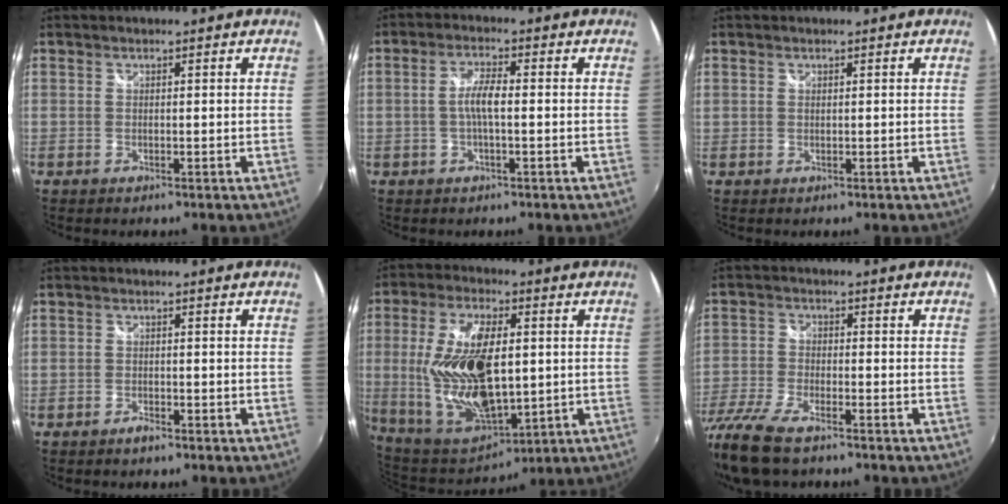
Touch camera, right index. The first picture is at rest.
{"total": 3.9, "force": [-0.5, 0.6, 3.8], "torque": [-0.076, 0.005, -0.008]}
{"total": 0.0}
{"total": 1.7, "force": [-1.4, 0.6, 0.7], "torque": [-0.015, 0.001, -0.027]}
{"total": 21.0, "force": [0.5, 10.2, 18.3], "torque": [-0.370, -0.011, 0.028]}
{"total": 13.4, "force": [-10.2, 4.2, 7.6], "torque": [-0.184, -0.040, -0.200]}